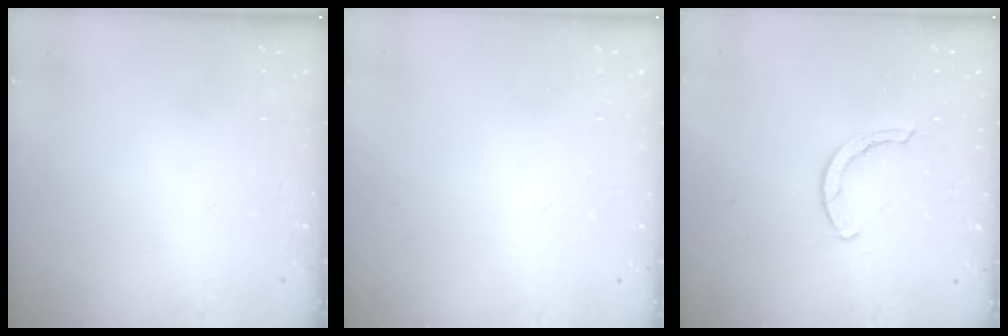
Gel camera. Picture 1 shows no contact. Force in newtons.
{"total": 2.4, "press": 2.4, "slide": 0.2}
{"total": 1.7, "press": 1.6, "slide": 0.3}